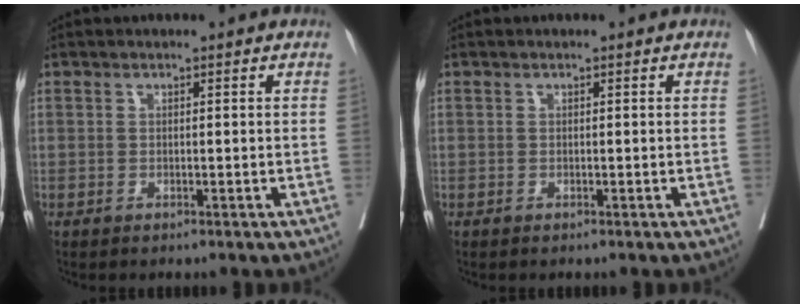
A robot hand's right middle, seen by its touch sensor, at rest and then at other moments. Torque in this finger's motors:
{"motor_torque": [-0.03, 0.01, 0.00, 0.01]}